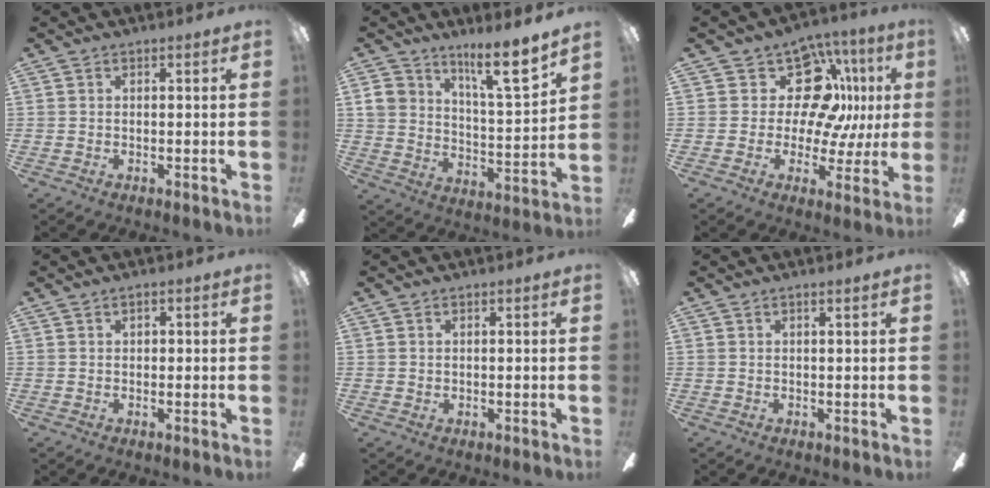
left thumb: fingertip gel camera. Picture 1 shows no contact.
{"total": 14.1, "force": [10.1, 4.8, 8.6], "torque": [-0.127, -0.061, 0.171]}
{"total": 16.2, "force": [5.7, 11.5, 9.9], "torque": [-0.146, -0.020, 0.112]}
{"total": 1.5, "force": [0.7, 0.8, 1.0], "torque": [-0.012, 0.001, 0.011]}
{"total": 0.8, "force": [0.4, 0.6, 0.4], "torque": [-0.008, 0.003, 0.008]}
{"total": 1.0, "force": [0.7, -0.1, 0.8], "torque": [-0.016, -0.001, 0.012]}